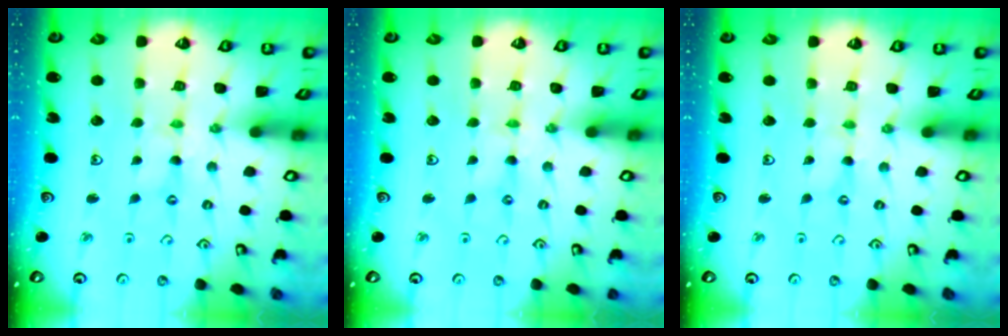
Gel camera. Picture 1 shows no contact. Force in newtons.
{"total": 0.0}
{"total": 0.0}